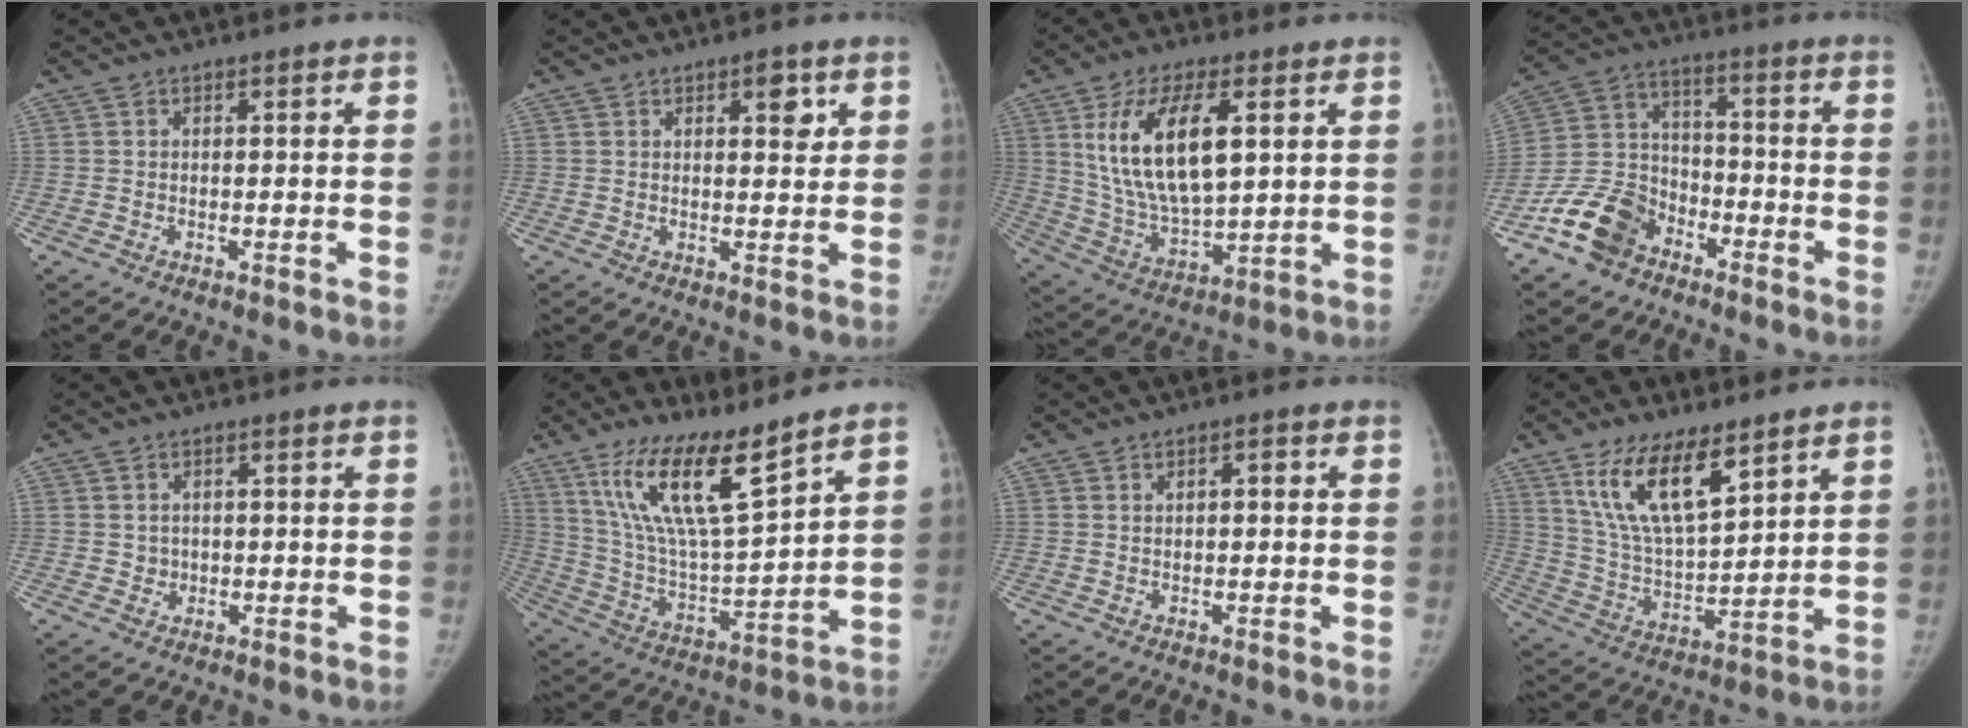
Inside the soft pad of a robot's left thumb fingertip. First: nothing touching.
{"total": 3.8, "force": [1.8, 1.8, 2.8], "torque": [-0.020, -0.008, 0.023]}
{"total": 17.8, "force": [5.2, 8.1, 15.0], "torque": [-0.270, -0.017, 0.106]}
{"total": 12.2, "force": [-8.0, 8.0, 4.7], "torque": [-0.079, 0.058, -0.158]}
{"total": 1.9, "force": [-0.1, 1.8, 0.3], "torque": [0.007, 0.004, 0.000]}
{"total": 16.5, "force": [11.1, 3.4, 11.8], "torque": [-0.203, -0.066, 0.221]}
{"total": 1.7, "force": [0.4, 0.9, 1.4], "torque": [-0.018, 0.006, 0.005]}
{"total": 14.6, "force": [8.8, 5.4, 10.3], "torque": [-0.168, -0.044, 0.178]}